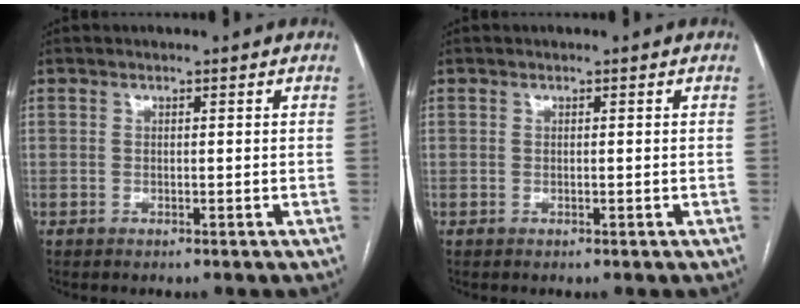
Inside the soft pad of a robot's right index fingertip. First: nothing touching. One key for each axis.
{"total": 0.0}